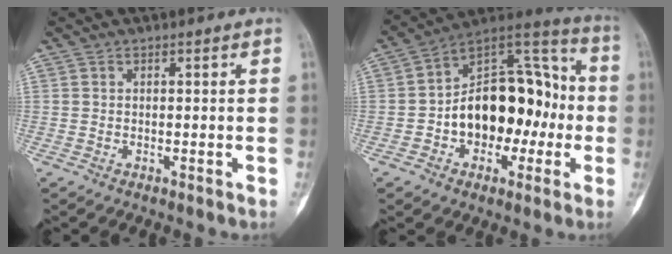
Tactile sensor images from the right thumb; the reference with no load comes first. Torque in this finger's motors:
{"motor_torque": [0.84, 0.86, 0.32, -0.26, 0.09]}